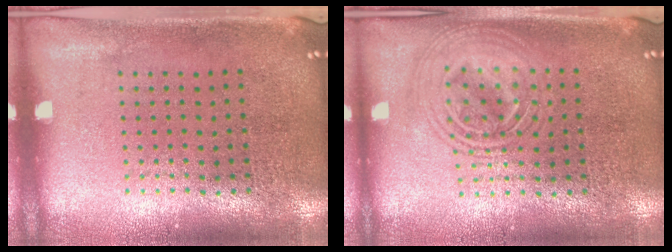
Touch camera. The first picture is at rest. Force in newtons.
{"total": 2.9, "press": 2.9, "slide": 0.3}